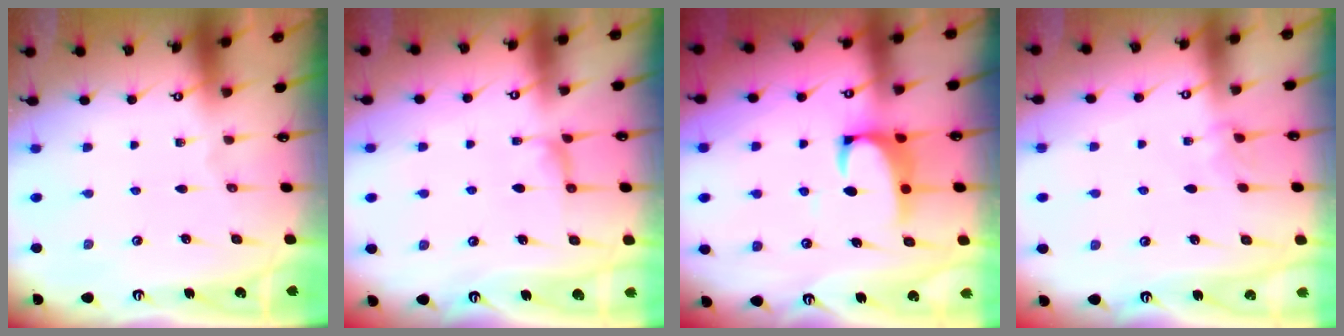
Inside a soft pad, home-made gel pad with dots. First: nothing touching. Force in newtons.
{"total": 1.9, "press": 1.7, "slide": 0.8}
{"total": 2.2, "press": 2.0, "slide": 1.0}
{"total": 3.0, "press": 2.9, "slide": 0.5}